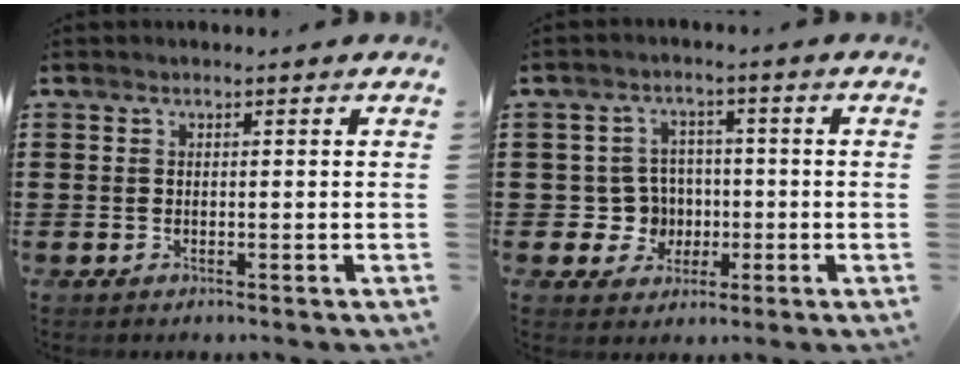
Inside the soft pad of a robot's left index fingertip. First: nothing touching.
{"total": 5.6, "force": [-0.6, 5.4, 1.3], "torque": [-0.038, 0.011, -0.009]}